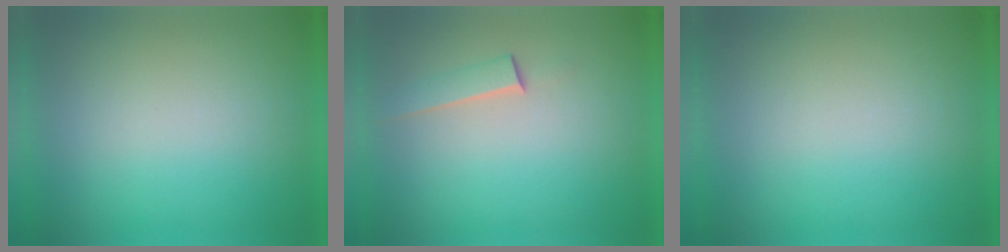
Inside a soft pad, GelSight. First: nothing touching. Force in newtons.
{"total": 1.5}
{"total": 0.0}